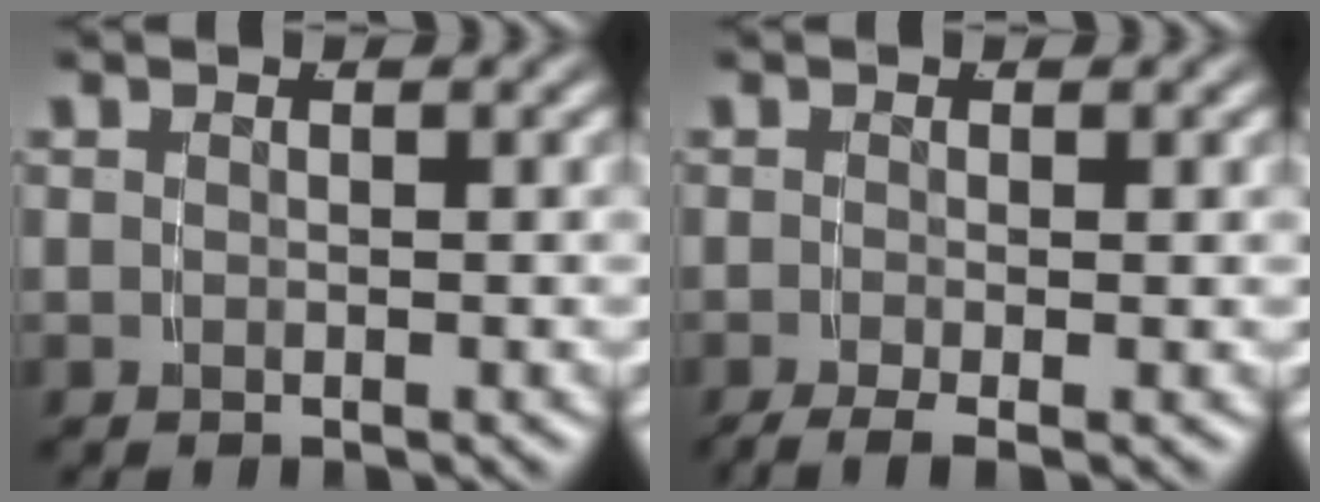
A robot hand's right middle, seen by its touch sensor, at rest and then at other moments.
{"total": 2.8, "force": [-2.2, 0.6, 1.7], "torque": [-0.030, -0.014, -0.028]}